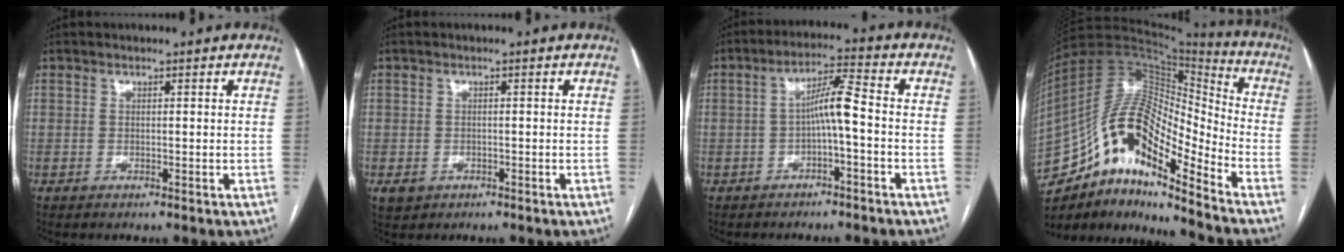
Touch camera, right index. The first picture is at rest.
{"total": 2.3, "force": [-0.9, 2.0, 0.7], "torque": [-0.009, 0.002, -0.005]}
{"total": 5.6, "force": [-1.1, 0.4, 5.5], "torque": [-0.094, 0.024, -0.019]}
{"total": 20.1, "force": [-12.2, 5.6, 15.0], "torque": [-0.291, 0.035, -0.209]}